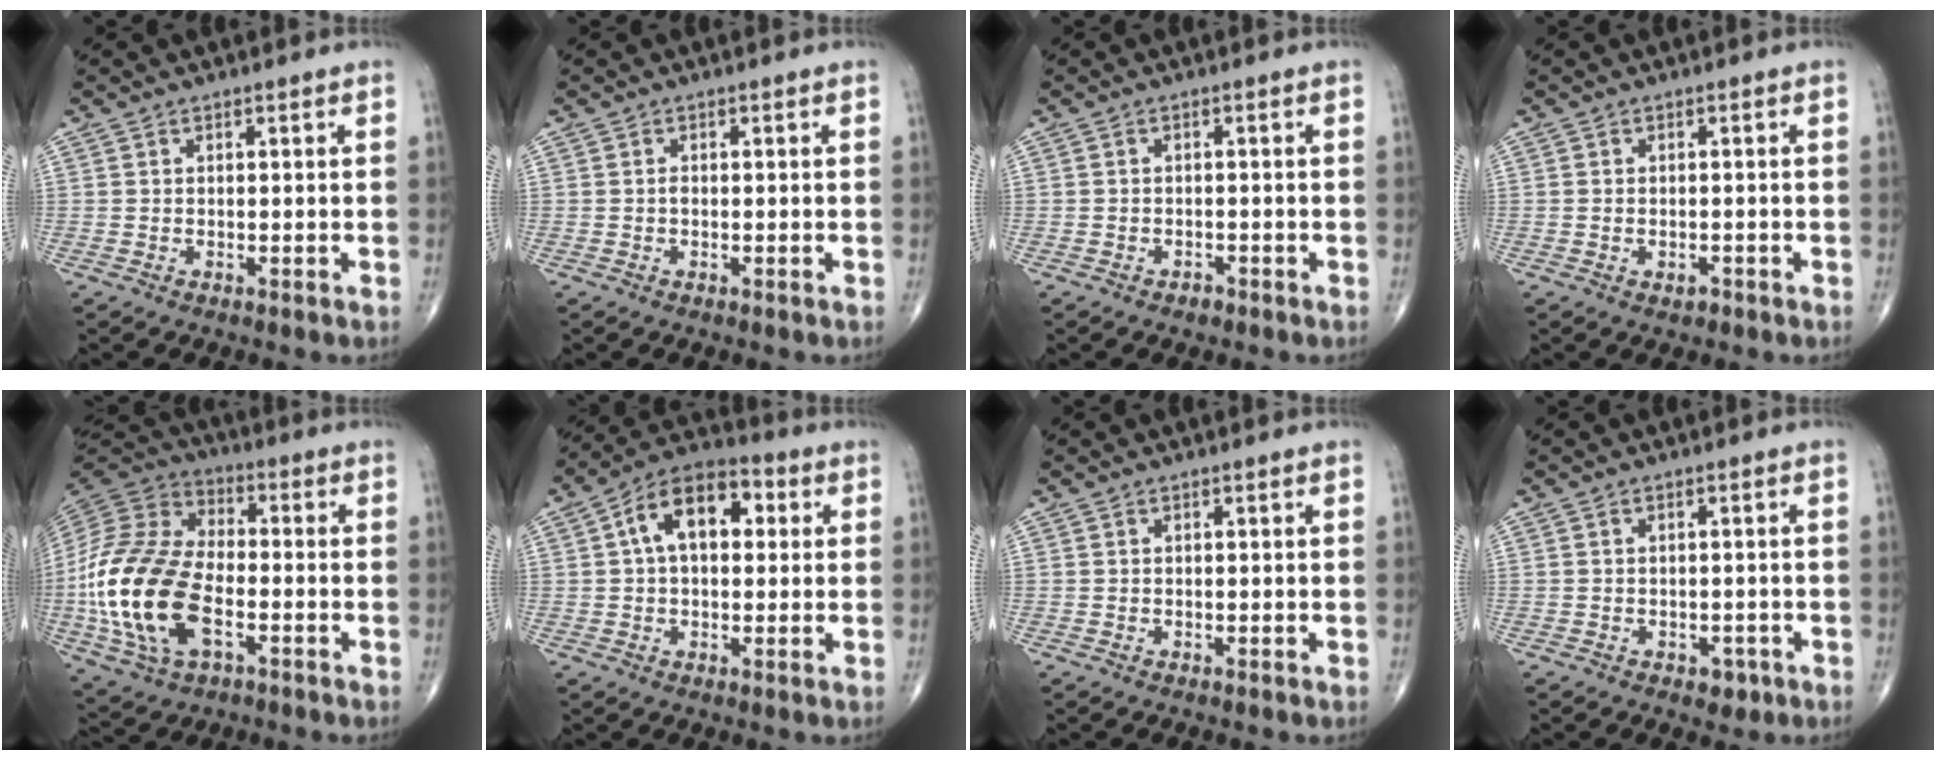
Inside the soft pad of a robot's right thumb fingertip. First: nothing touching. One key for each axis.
{"total": 0.6, "fx": -0.2, "fy": 0.3, "fz": 0.4, "tx": -0.006, "ty": 0.001, "tz": -0.007}
{"total": 1.3, "fx": -0.9, "fy": 0.8, "fz": 0.5, "tx": -0.008, "ty": 0.002, "tz": -0.015}
{"total": 1.5, "fx": -0.7, "fy": 0.9, "fz": 0.9, "tx": -0.016, "ty": 0.006, "tz": -0.008}
{"total": 23.0, "fx": -5.2, "fy": 12.8, "fz": 18.3, "tx": -0.389, "ty": 0.010, "tz": -0.095}
{"total": 12.6, "fx": 2.5, "fy": 7.6, "fz": 9.7, "tx": -0.141, "ty": 0.030, "tz": 0.029}
{"total": 0.0}
{"total": 2.6, "fx": -1.2, "fy": 1.8, "fz": 1.4, "tx": -0.005, "ty": 0.003, "tz": -0.012}